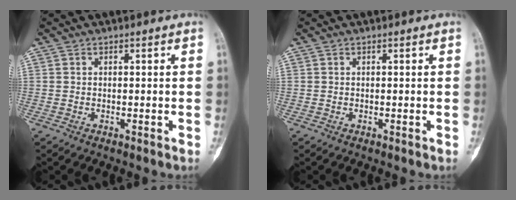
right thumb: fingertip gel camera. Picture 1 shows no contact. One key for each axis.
{"total": 0.0}